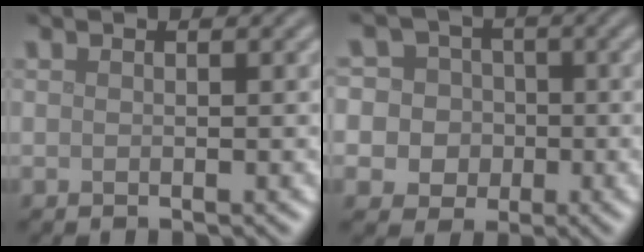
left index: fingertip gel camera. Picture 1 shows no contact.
{"total": 7.9, "force": [0.8, 7.5, 2.5], "torque": [-0.054, 0.035, -0.010]}